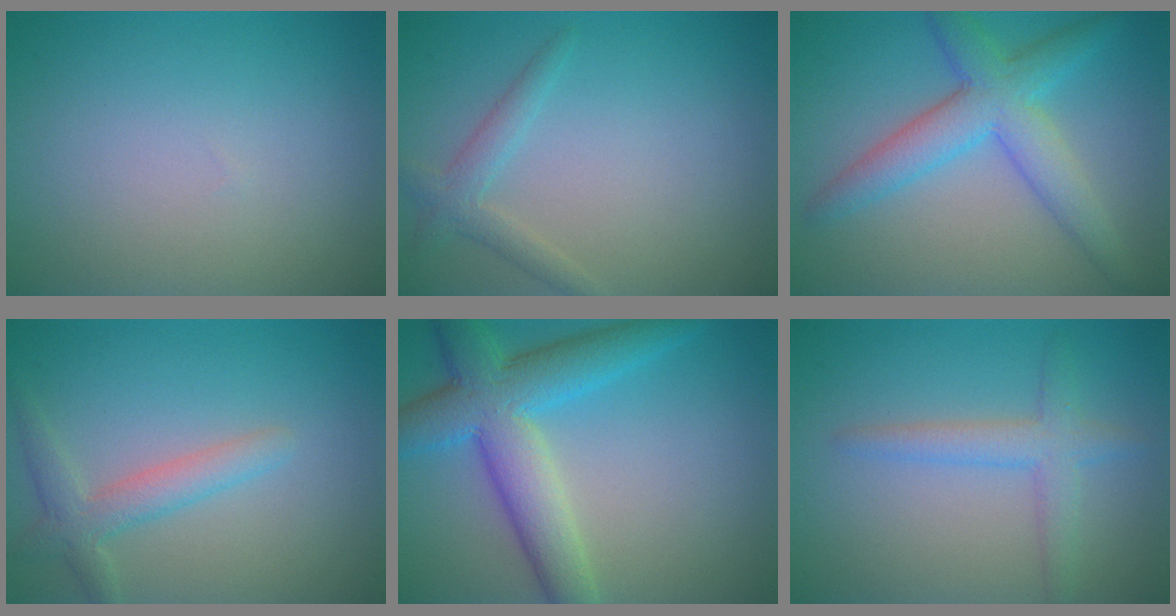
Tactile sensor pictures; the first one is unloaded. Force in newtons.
{"total": 2.0, "press": 2.0, "slide": 0.1}
{"total": 5.6, "press": 5.6, "slide": 0.1}
{"total": 2.8, "press": 2.8, "slide": 0.3}
{"total": 7.7, "press": 7.7, "slide": 0.3}
{"total": 2.8, "press": 2.8, "slide": 0.1}